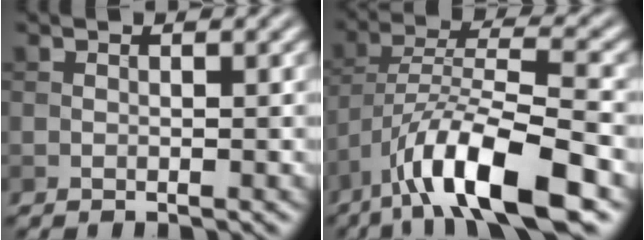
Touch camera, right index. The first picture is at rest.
{"total": 11.0, "force": [-6.7, 2.8, 8.3], "torque": [-0.140, 0.010, -0.124]}